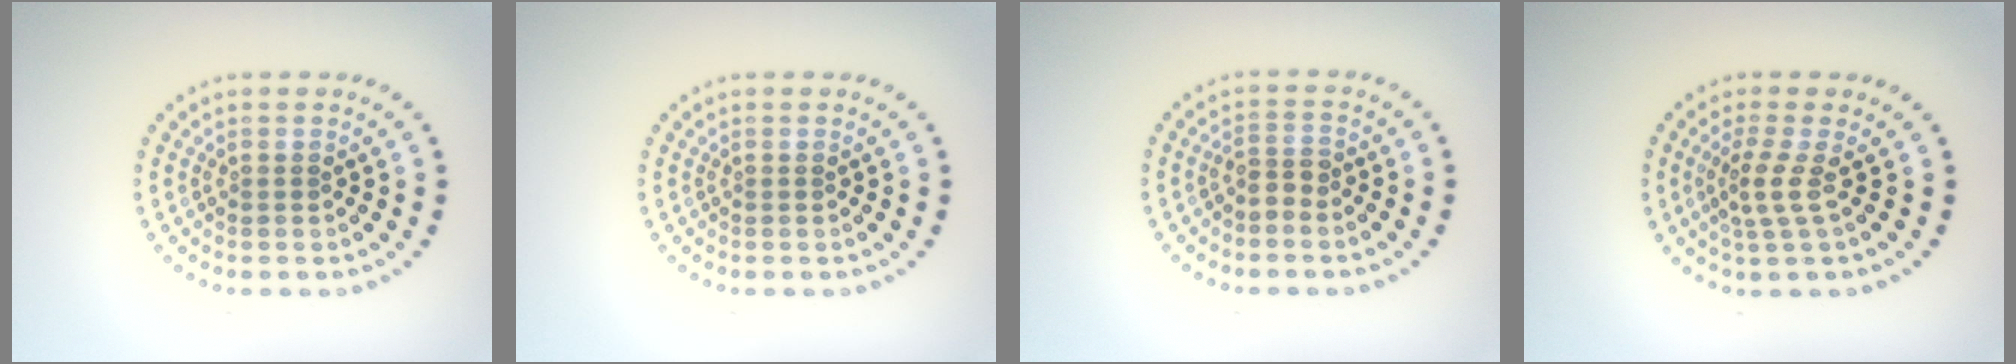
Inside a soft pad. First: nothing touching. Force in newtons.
{"total": 0.0}
{"total": 1.9, "press": 1.5, "slide": 1.2}
{"total": 2.4, "press": 1.6, "slide": 1.8}